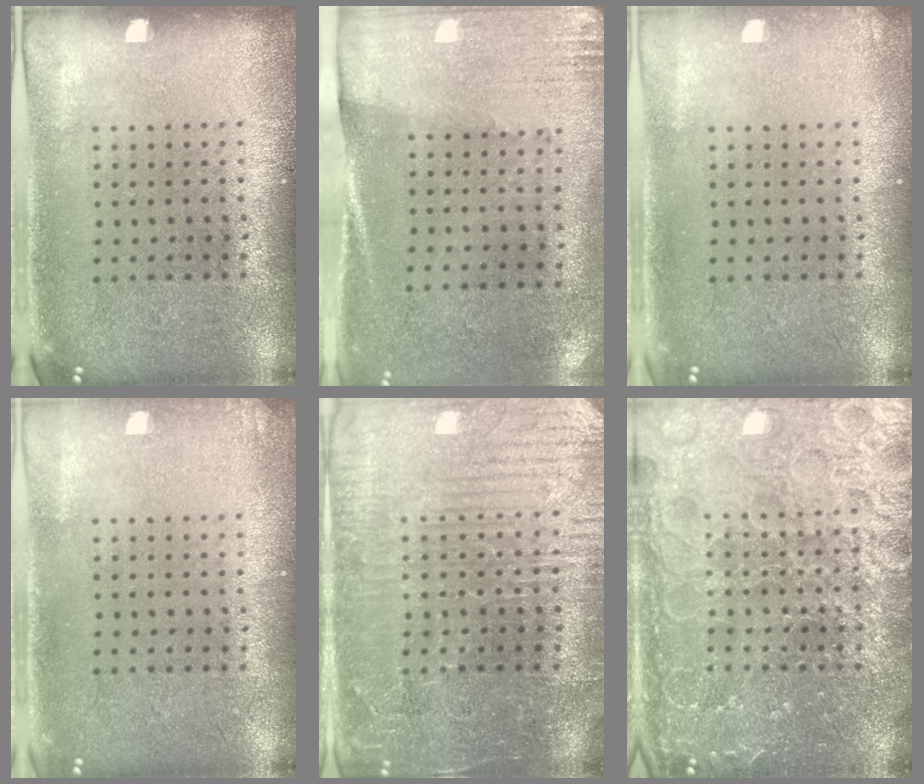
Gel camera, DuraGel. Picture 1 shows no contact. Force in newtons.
{"total": 2.8, "press": 2.4, "slide": 1.4}
{"total": 0.6, "press": 0.6, "slide": 0.0}
{"total": 0.7, "press": 0.7, "slide": 0.1}
{"total": 3.9, "press": 3.7, "slide": 1.1}
{"total": 7.0, "press": 7.0, "slide": 1.0}